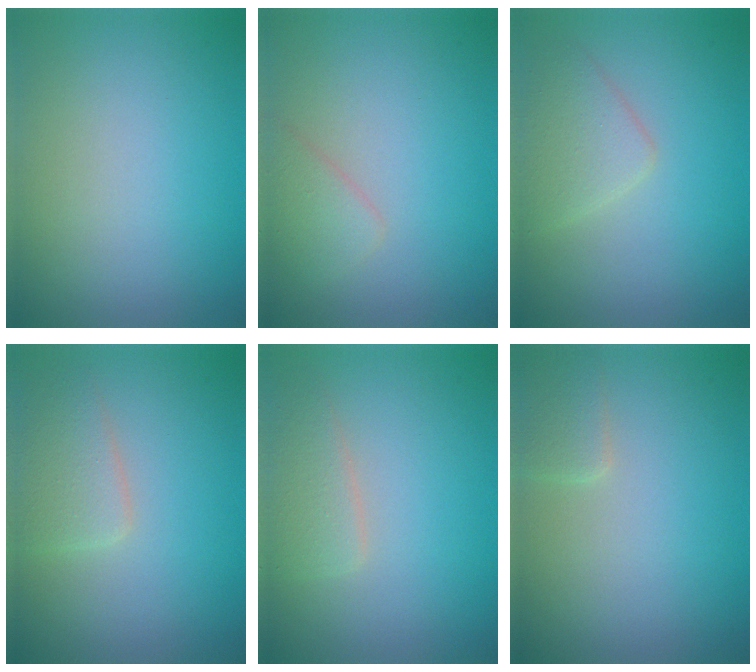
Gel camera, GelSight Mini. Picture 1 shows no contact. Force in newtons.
{"total": 1.6, "press": 1.6, "slide": 0.1}
{"total": 2.9, "press": 2.9, "slide": 0.1}
{"total": 2.9, "press": 2.9, "slide": 0.1}
{"total": 2.5, "press": 2.5, "slide": 0.1}
{"total": 1.6, "press": 1.6, "slide": 0.1}